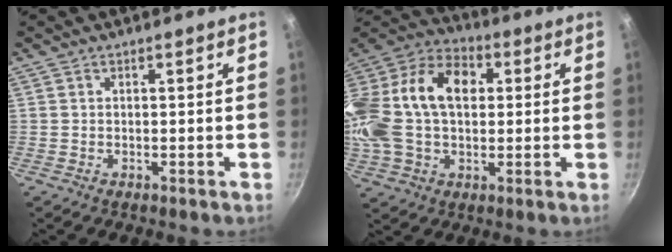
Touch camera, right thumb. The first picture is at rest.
{"total": 24.7, "force": [3.1, 16.8, 17.9], "torque": [-0.357, 0.045, 0.042]}